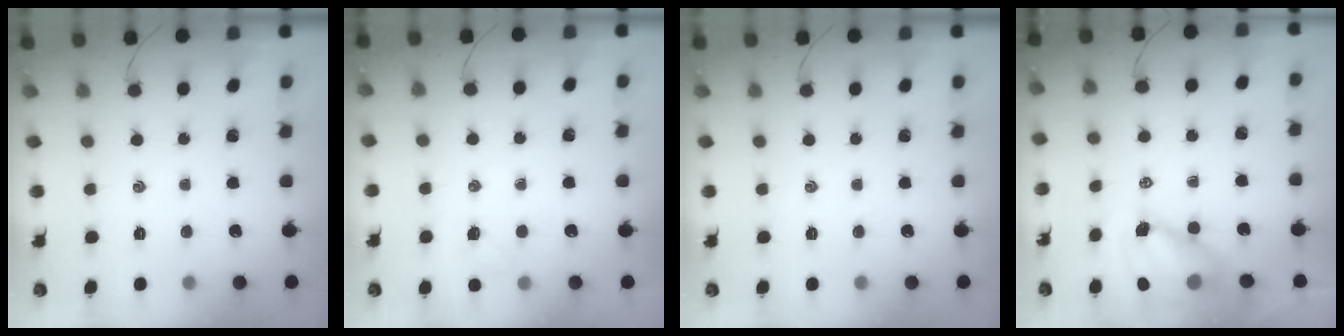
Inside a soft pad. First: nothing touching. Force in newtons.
{"total": 3.2, "press": 3.0, "slide": 1.0}
{"total": 0.0}
{"total": 9.2, "press": 9.0, "slide": 1.6}